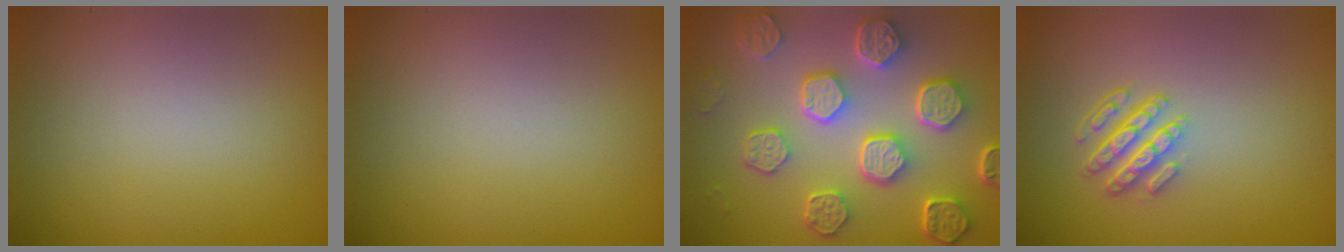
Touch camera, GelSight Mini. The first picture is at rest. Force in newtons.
{"total": 0.0}
{"total": 8.1, "press": 6.1, "slide": 5.3}
{"total": 4.3, "press": 3.2, "slide": 2.9}